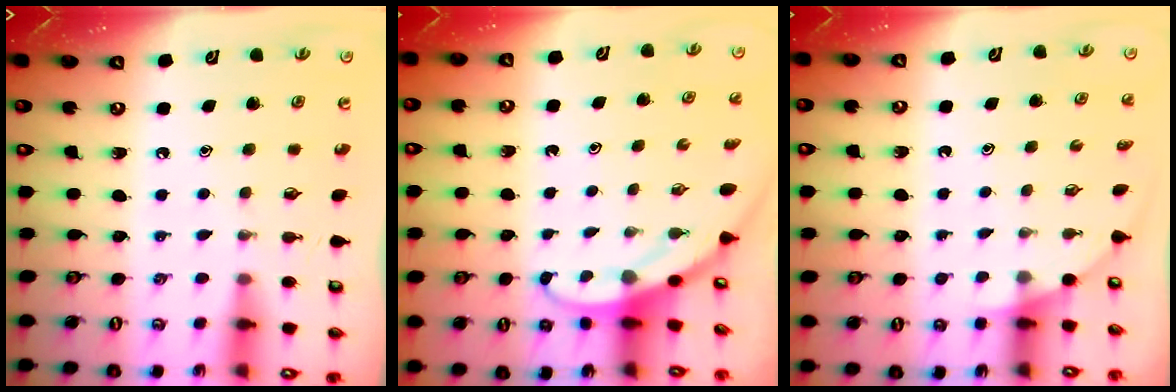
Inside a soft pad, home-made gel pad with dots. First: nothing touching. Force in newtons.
{"total": 3.0, "press": 3.0, "slide": 0.1}
{"total": 0.9, "press": 0.9, "slide": 0.2}